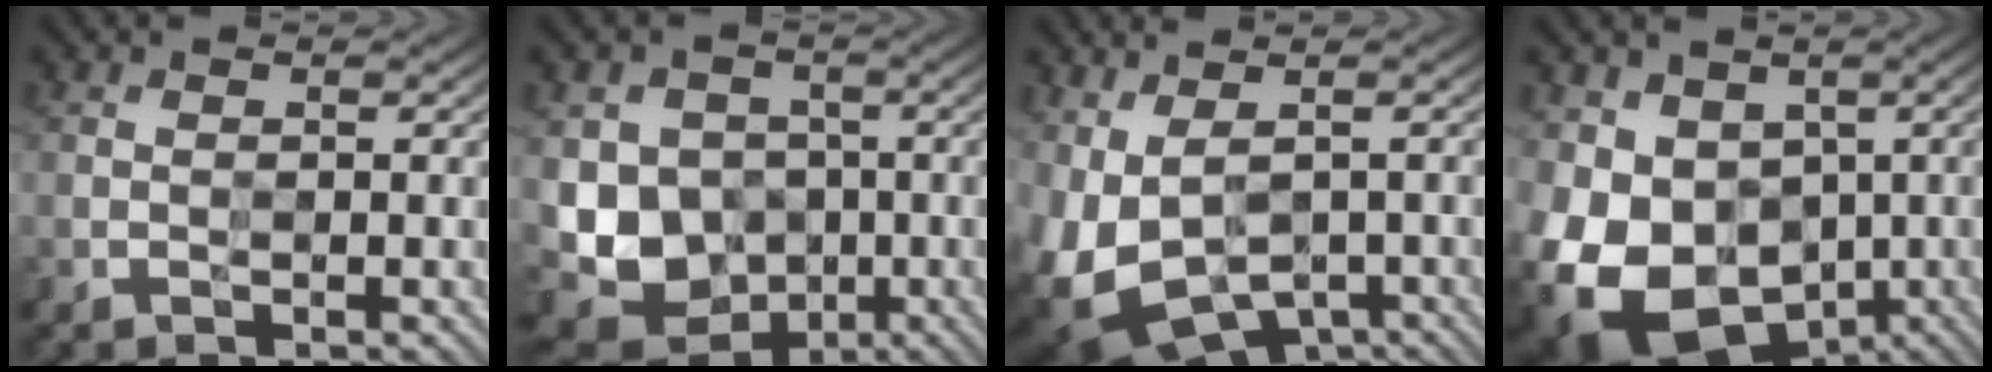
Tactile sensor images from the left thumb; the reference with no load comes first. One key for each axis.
{"total": 10.5, "fx": -2.0, "fy": 8.9, "fz": 5.3, "tx": -0.114, "ty": -0.027, "tz": -0.042}
{"total": 11.9, "fx": -2.1, "fy": 7.3, "fz": 9.1, "tx": -0.227, "ty": -0.038, "tz": 0.001}
{"total": 14.6, "fx": -3.3, "fy": 11.3, "fz": 8.5, "tx": -0.191, "ty": -0.029, "tz": -0.041}